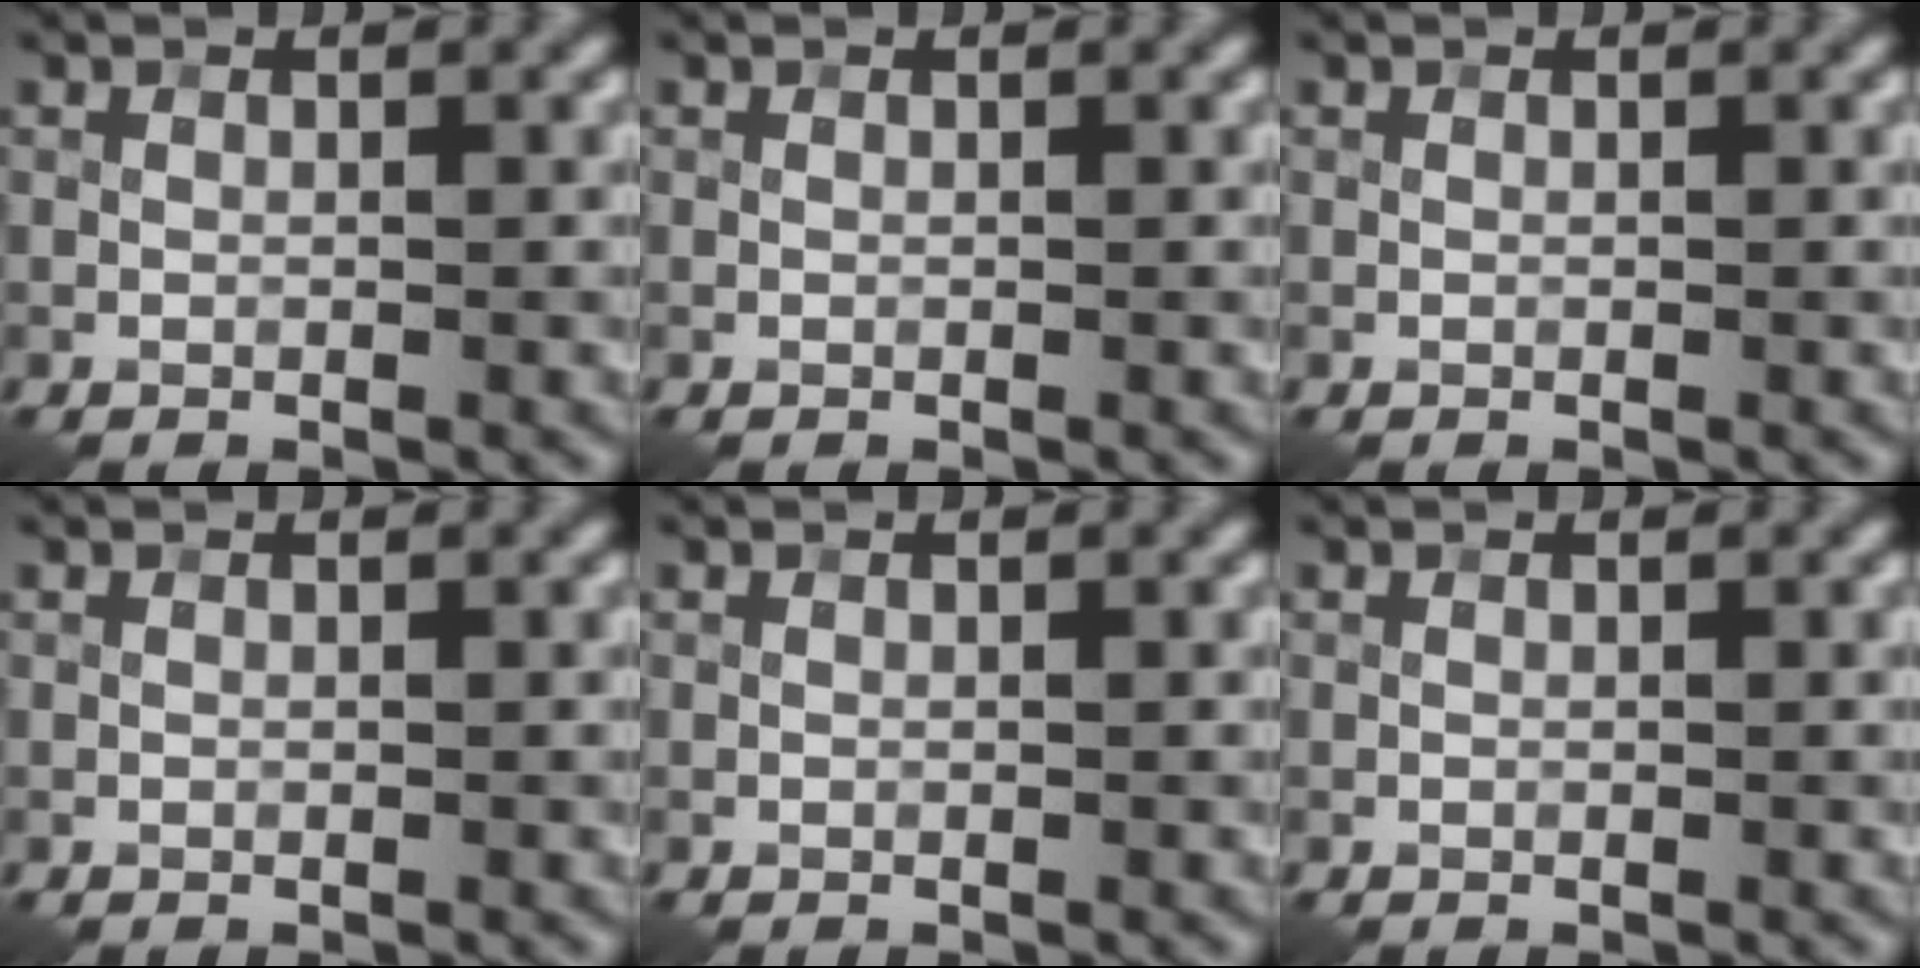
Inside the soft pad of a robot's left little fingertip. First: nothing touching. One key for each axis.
{"total": 0.0}
{"total": 0.0}
{"total": 0.0}
{"total": 0.0}
{"total": 0.0}